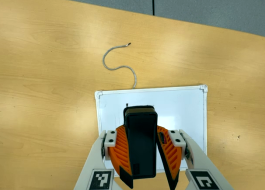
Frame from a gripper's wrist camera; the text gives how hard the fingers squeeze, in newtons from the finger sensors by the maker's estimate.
{"total": 9.3, "left": 9.9, "right": 8.7}